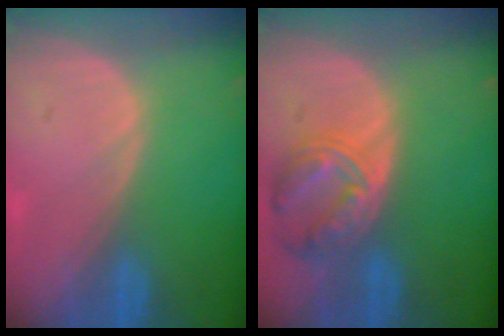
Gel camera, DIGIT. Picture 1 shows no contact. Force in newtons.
{"total": 8.2, "press": 7.2, "slide": 4.0}